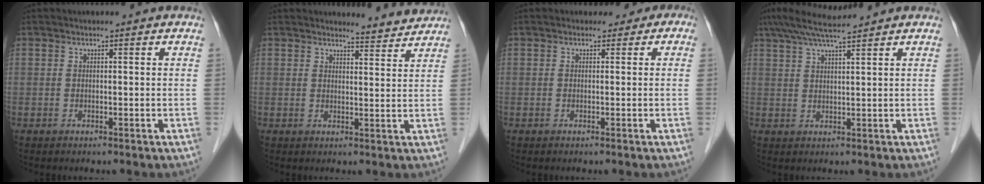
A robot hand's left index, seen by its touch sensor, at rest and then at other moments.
{"total": 4.0, "force": [4.0, 0.2, -0.2], "torque": [-0.009, -0.010, 0.043]}
{"total": 1.7, "force": [0.2, 1.6, 0.5], "torque": [0.010, 0.008, -0.008]}
{"total": 6.6, "force": [5.8, -1.0, 3.0], "torque": [-0.058, 0.025, 0.103]}